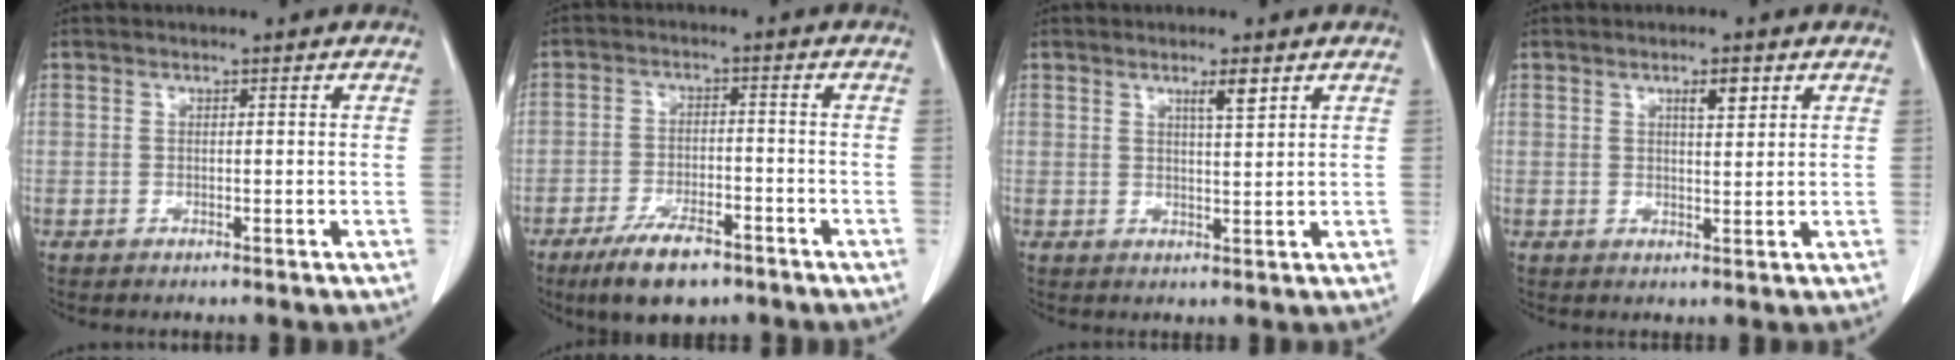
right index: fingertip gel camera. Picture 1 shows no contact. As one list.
[{"total": 8.1, "force": [-5.6, 3.0, 5.0], "torque": [-0.091, -0.007, -0.093]}, {"total": 2.8, "force": [1.7, 0.1, 2.2], "torque": [-0.041, -0.002, 0.029]}, {"total": 3.0, "force": [1.6, 0.7, 2.4], "torque": [-0.041, -0.002, 0.025]}]